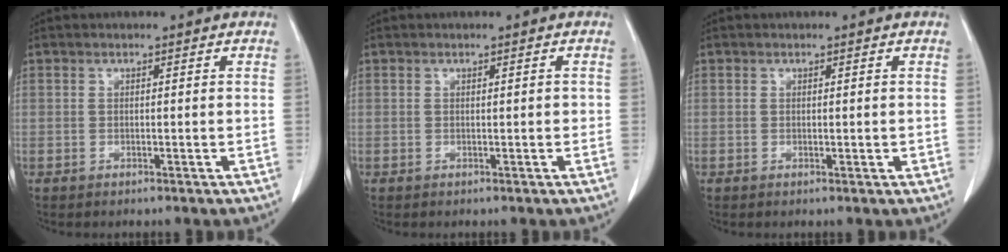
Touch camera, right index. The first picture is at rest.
{"total": 0.8, "force": [0.0, 0.2, 0.8], "torque": [-0.009, 0.001, 0.001]}
{"total": 0.9, "force": [0.0, 0.4, 0.8], "torque": [-0.014, -0.003, 0.006]}